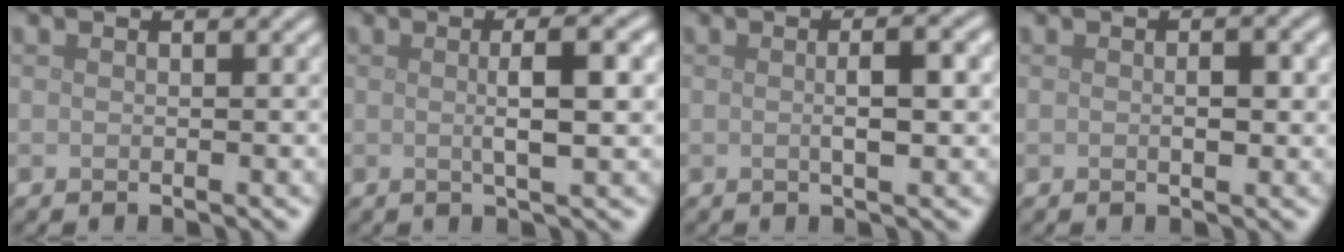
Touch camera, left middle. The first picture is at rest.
{"total": 4.1, "force": [0.3, 0.8, 4.0], "torque": [-0.061, 0.007, 0.003]}
{"total": 3.0, "force": [0.1, 0.6, 2.9], "torque": [-0.049, 0.002, 0.001]}
{"total": 1.7, "force": [0.0, 0.8, 1.5], "torque": [-0.022, -0.001, -0.001]}